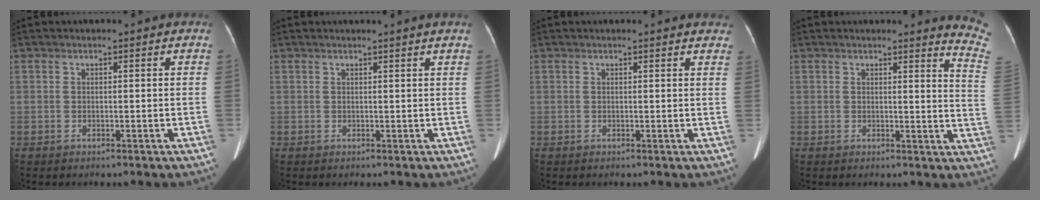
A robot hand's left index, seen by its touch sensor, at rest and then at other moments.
{"total": 1.4, "force": [1.2, -0.4, 0.6], "torque": [-0.015, -0.004, 0.021]}
{"total": 5.1, "force": [4.9, 0.9, 1.1], "torque": [-0.001, -0.008, 0.027]}
{"total": 7.3, "force": [7.1, -0.7, 1.0], "torque": [-0.007, -0.092, 0.047]}